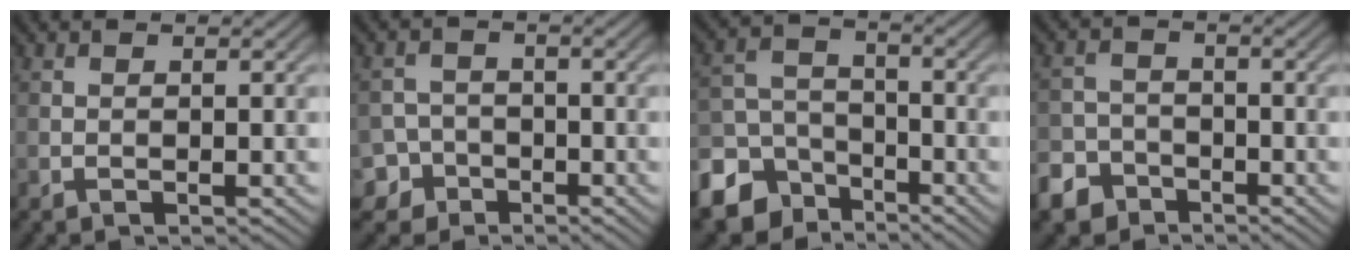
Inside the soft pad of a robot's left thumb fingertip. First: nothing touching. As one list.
[{"total": 4.5, "force": [-2.5, 3.7, 0.7], "torque": [0.005, -0.001, -0.060]}, {"total": 9.7, "force": [-6.2, 6.6, 3.4], "torque": [-0.084, -0.019, -0.122]}, {"total": 5.2, "force": [-3.7, 3.4, 1.4], "torque": [-0.027, -0.005, -0.077]}]